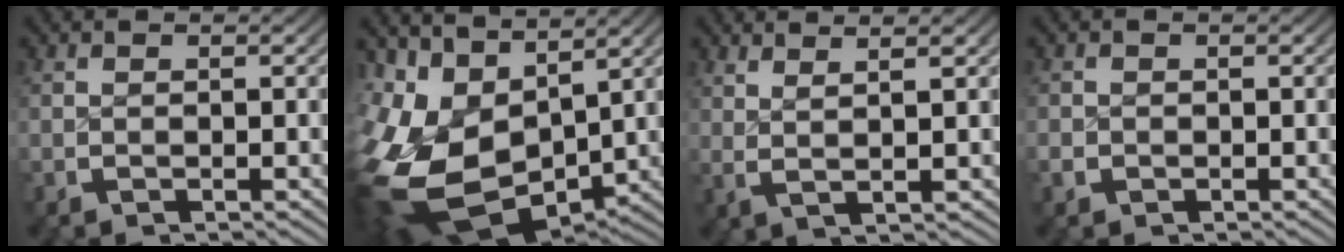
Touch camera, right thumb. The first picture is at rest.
{"total": 16.2, "force": [-2.9, 11.4, 11.1], "torque": [-0.272, -0.082, -0.006]}
{"total": 3.2, "force": [2.2, 0.3, 2.3], "torque": [-0.038, 0.003, 0.044]}
{"total": 1.2, "force": [-0.5, 1.0, 0.3], "torque": [-0.009, -0.004, -0.010]}